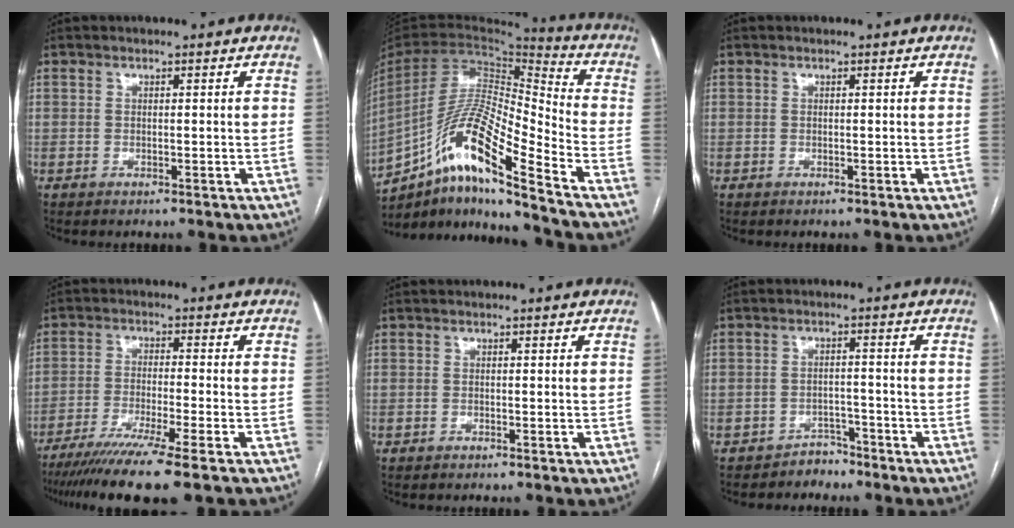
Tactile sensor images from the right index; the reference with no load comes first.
{"total": 17.7, "force": [-11.7, 0.7, 13.3], "torque": [-0.275, 0.001, -0.216]}
{"total": 0.0}
{"total": 12.6, "force": [-9.6, -1.3, 8.0], "torque": [-0.124, -0.034, -0.151]}
{"total": 0.0}
{"total": 2.9, "force": [-2.5, 1.4, -0.4], "torque": [0.010, 0.006, -0.037]}